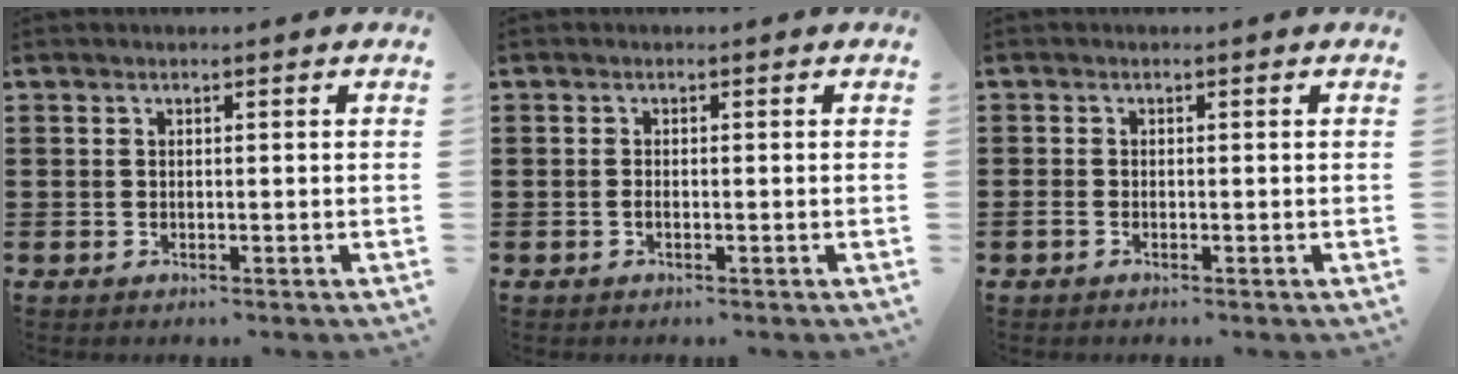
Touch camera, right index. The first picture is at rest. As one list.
[{"total": 0.6, "force": [-0.3, 0.1, 0.5], "torque": [-0.011, -0.004, -0.005]}, {"total": 0.7, "force": [-0.7, 0.1, 0.1], "torque": [-0.004, -0.003, -0.013]}]